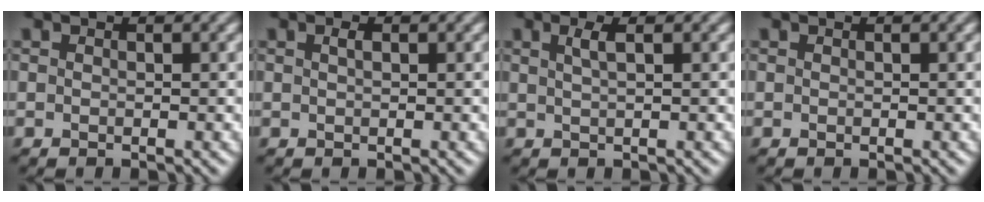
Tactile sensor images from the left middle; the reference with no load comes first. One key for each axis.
{"total": 0.7, "fx": 0.3, "fy": 0.3, "fz": 0.6, "tx": -0.013, "ty": 0.003, "tz": 0.006}
{"total": 1.8, "fx": 0.8, "fy": 0.6, "fz": 1.5, "tx": -0.023, "ty": 0.004, "tz": 0.010}
{"total": 0.0}